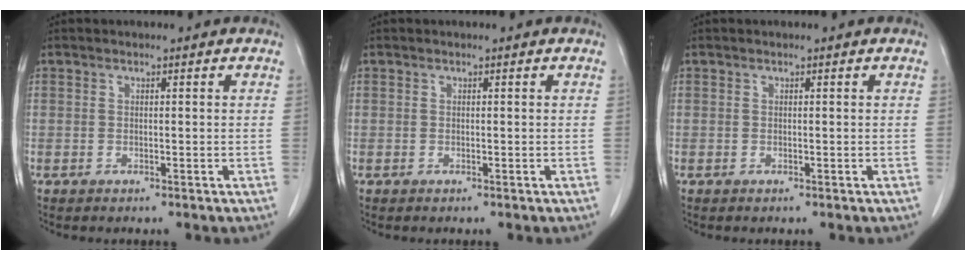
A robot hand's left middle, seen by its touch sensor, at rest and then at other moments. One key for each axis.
{"total": 0.0}
{"total": 0.0}